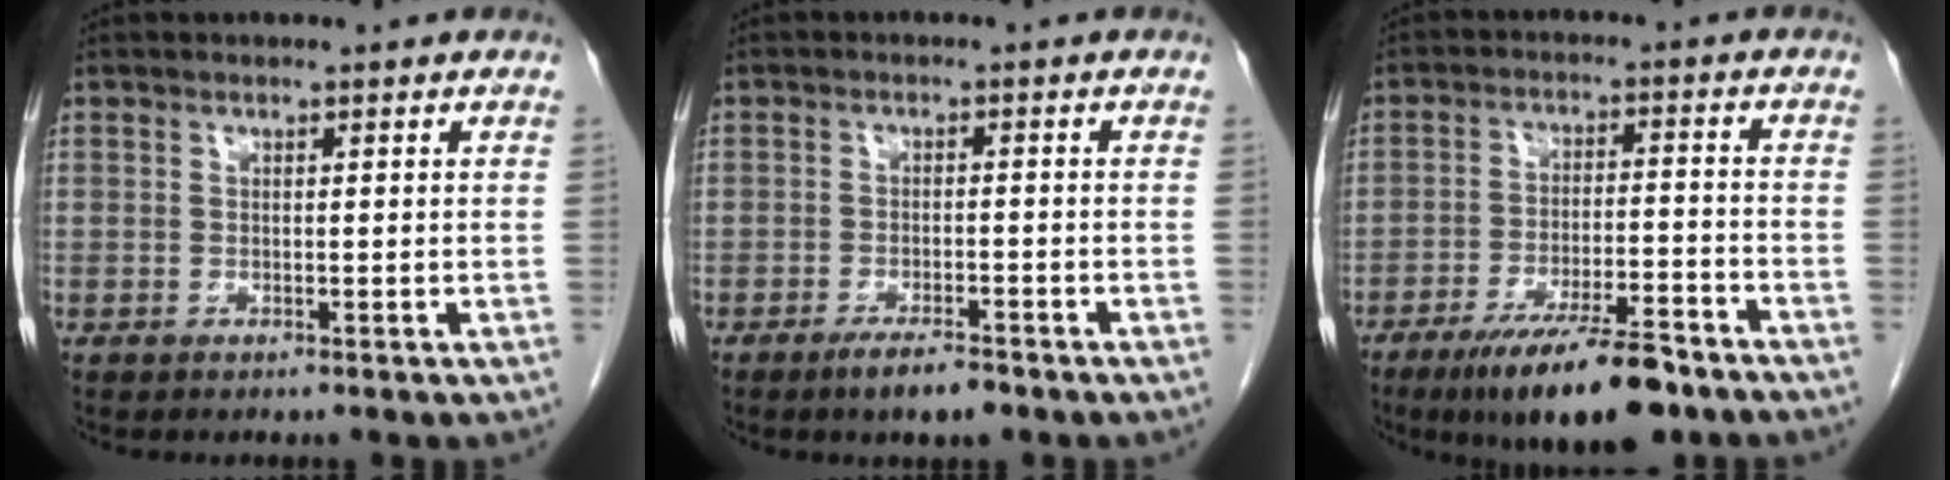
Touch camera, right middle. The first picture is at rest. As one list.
[{"total": 4.1, "force": [-3.0, 0.8, 2.7], "torque": [-0.049, -0.003, -0.048]}, {"total": 13.0, "force": [-9.5, 2.5, 8.6], "torque": [-0.135, -0.016, -0.156]}]